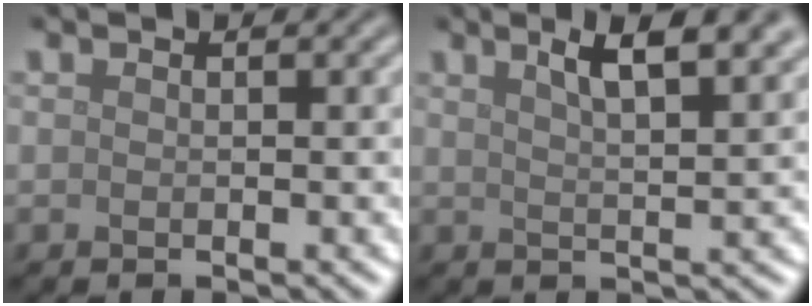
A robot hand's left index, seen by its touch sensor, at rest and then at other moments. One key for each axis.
{"total": 6.4, "fx": 3.8, "fy": 1.9, "fz": 4.8, "tx": -0.049, "ty": 0.023, "tz": 0.048}